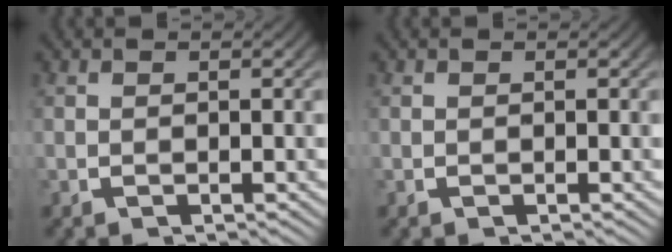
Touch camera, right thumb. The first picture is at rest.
{"total": 0.0}